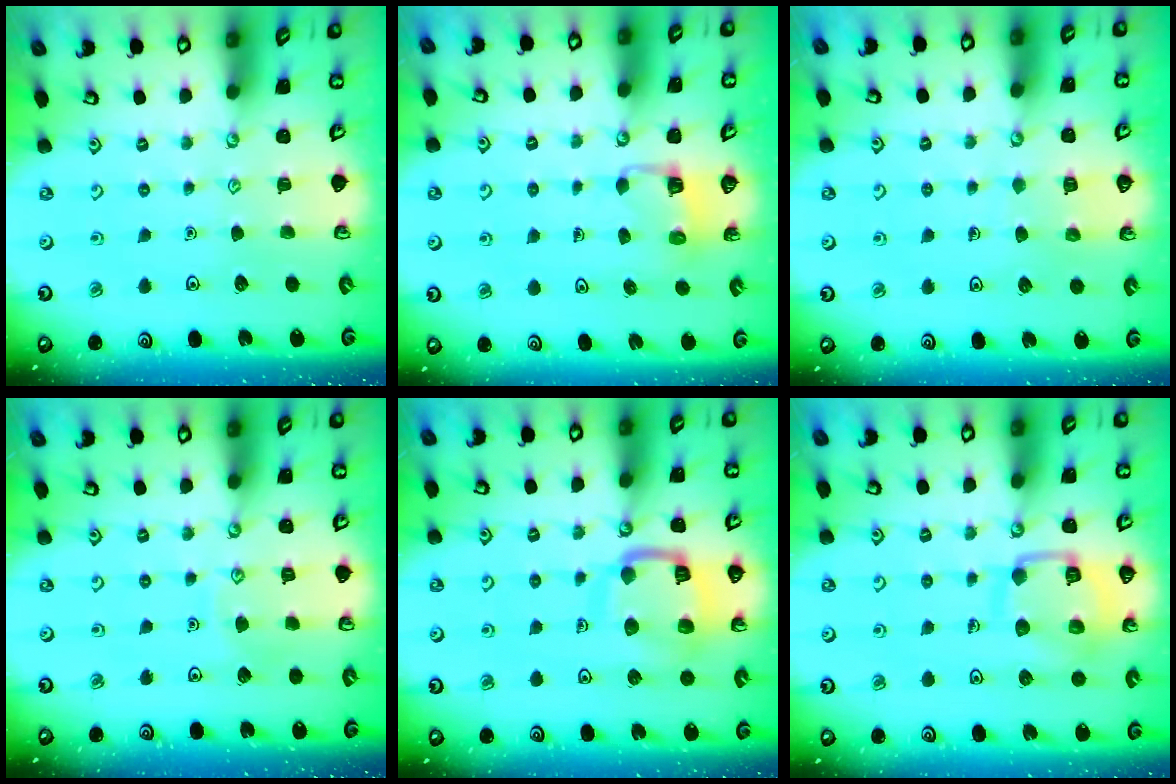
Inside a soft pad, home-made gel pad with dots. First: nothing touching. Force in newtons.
{"total": 2.8, "press": 2.8, "slide": 0.2}
{"total": 4.8, "press": 4.8, "slide": 0.4}
{"total": 5.2, "press": 5.1, "slide": 0.3}
{"total": 13.2, "press": 13.1, "slide": 1.5}
{"total": 13.2, "press": 13.1, "slide": 1.4}